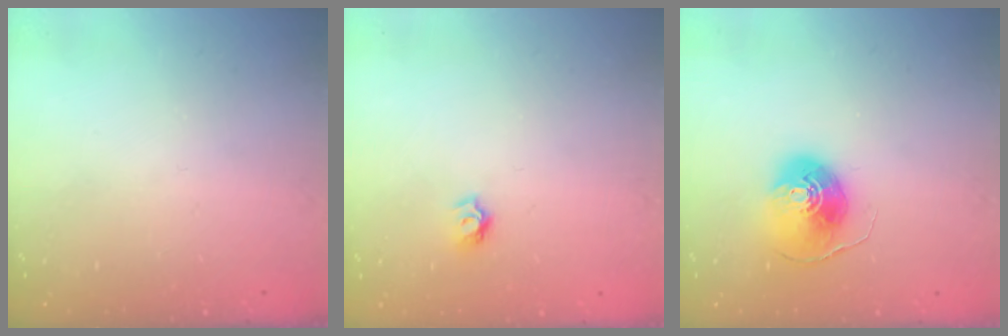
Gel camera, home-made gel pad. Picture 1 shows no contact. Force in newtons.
{"total": 4.2, "press": 4.2, "slide": 0.4}
{"total": 8.3, "press": 8.3, "slide": 0.6}